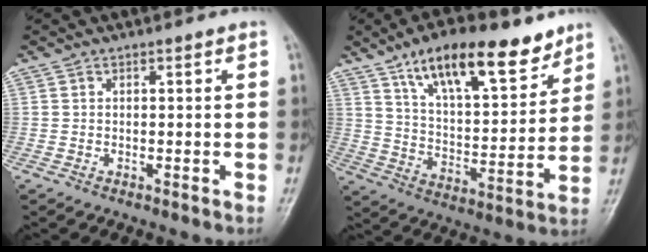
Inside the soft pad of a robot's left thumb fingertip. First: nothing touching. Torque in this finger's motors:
{"motor_torque": [0.63, 0.32, 1.08, -1.68, 0.16]}